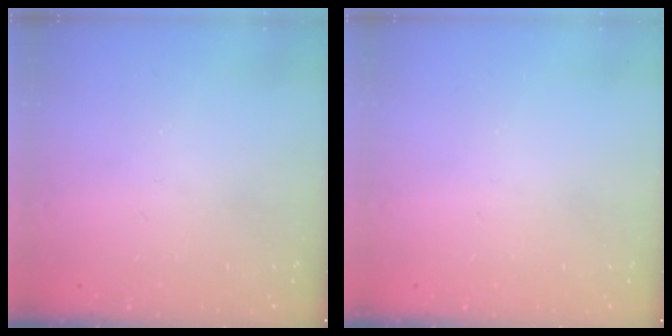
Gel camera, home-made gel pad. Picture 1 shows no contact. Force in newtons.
{"total": 0.0}